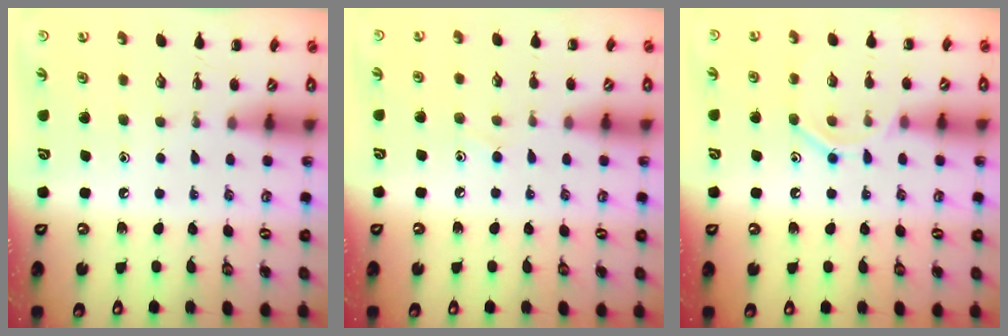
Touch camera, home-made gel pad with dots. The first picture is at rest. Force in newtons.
{"total": 5.9, "press": 5.4, "slide": 2.3}
{"total": 9.2, "press": 9.2, "slide": 1.0}